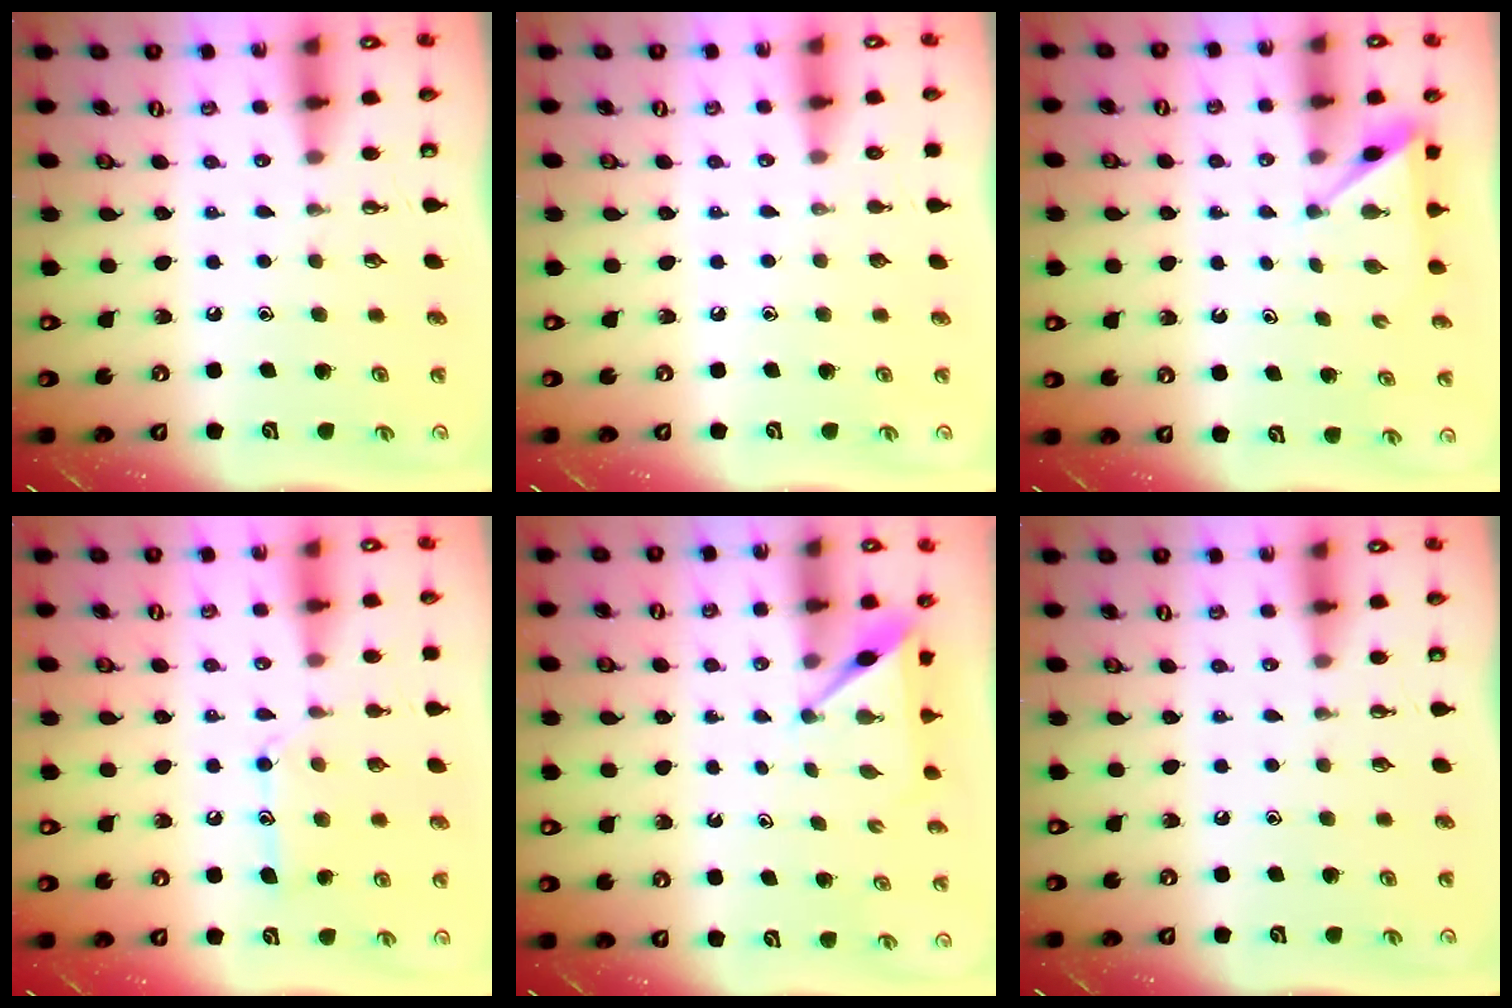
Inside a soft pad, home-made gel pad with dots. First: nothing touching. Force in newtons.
{"total": 0.0}
{"total": 2.7, "press": 2.7, "slide": 0.3}
{"total": 10.2, "press": 10.2, "slide": 0.6}
{"total": 4.6, "press": 4.6, "slide": 0.4}
{"total": 0.0}